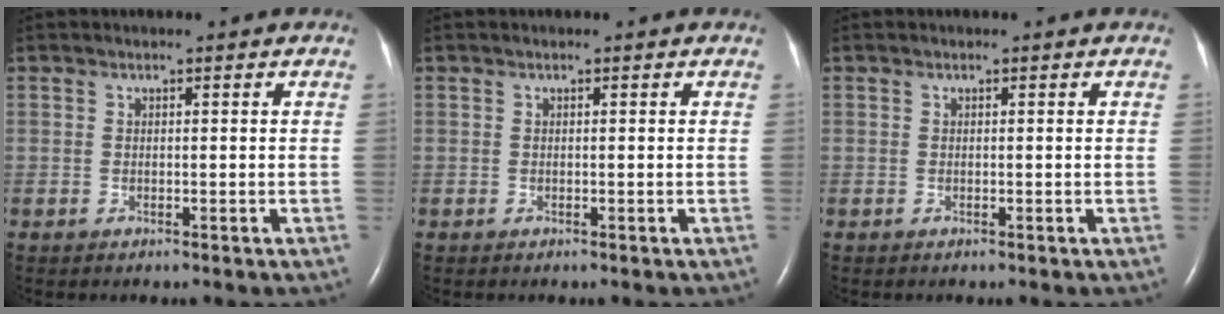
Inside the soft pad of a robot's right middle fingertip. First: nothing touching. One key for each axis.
{"total": 0.0}
{"total": 0.0}